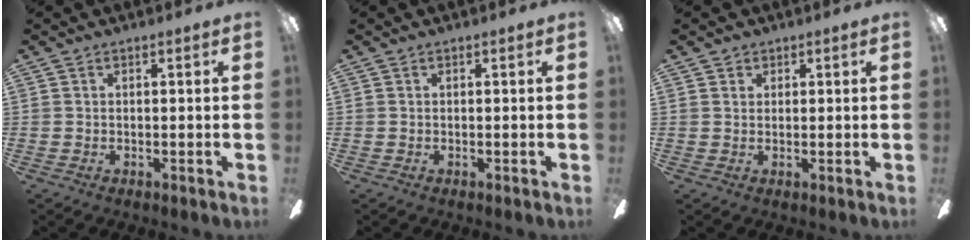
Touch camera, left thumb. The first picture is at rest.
{"total": 0.0}
{"total": 1.2, "force": [0.9, 0.8, 0.0], "torque": [0.007, -0.002, 0.015]}